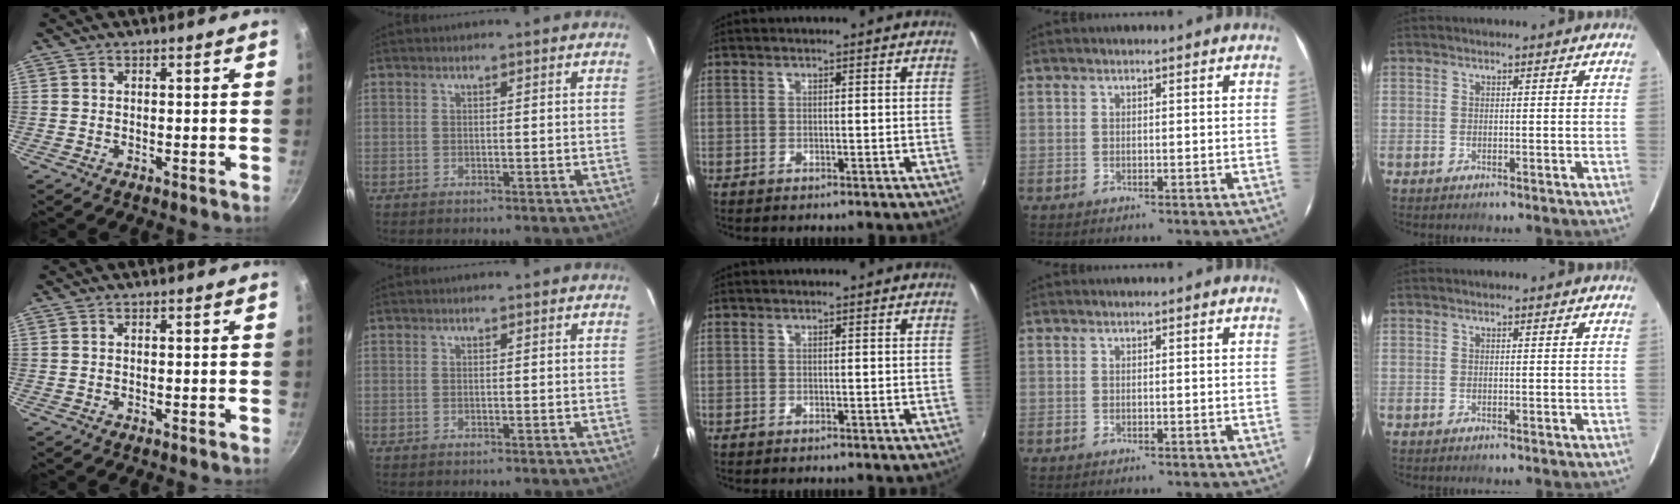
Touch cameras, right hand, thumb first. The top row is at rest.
{}